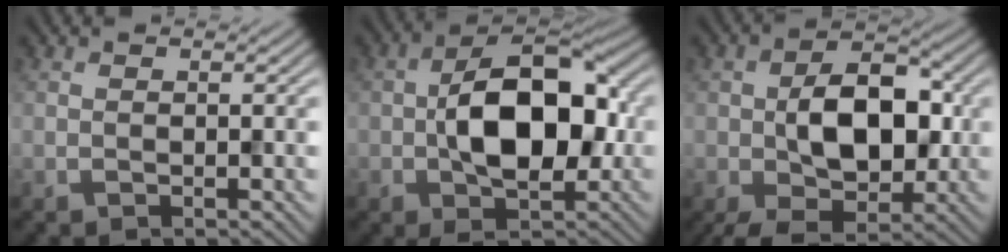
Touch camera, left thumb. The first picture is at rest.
{"total": 11.8, "force": [-1.3, 6.7, 9.7], "torque": [-0.153, 0.011, -0.028]}
{"total": 9.6, "force": [-1.5, 6.0, 7.3], "torque": [-0.120, 0.005, -0.027]}